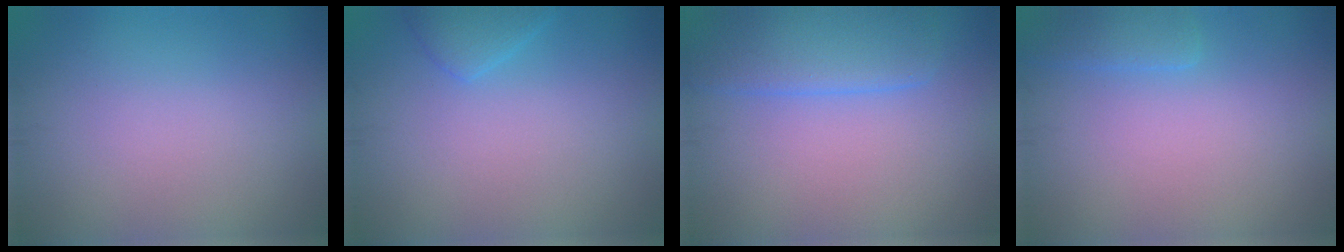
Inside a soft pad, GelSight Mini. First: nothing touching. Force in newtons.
{"total": 1.7, "press": 1.7, "slide": 0.1}
{"total": 4.7, "press": 4.6, "slide": 0.3}
{"total": 1.6, "press": 1.6, "slide": 0.1}